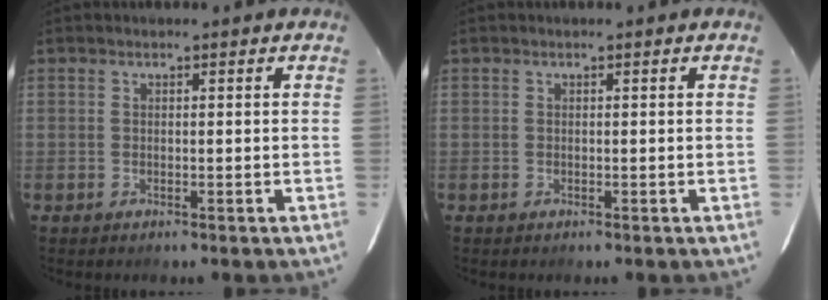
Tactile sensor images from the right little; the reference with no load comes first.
{"total": 0.0}